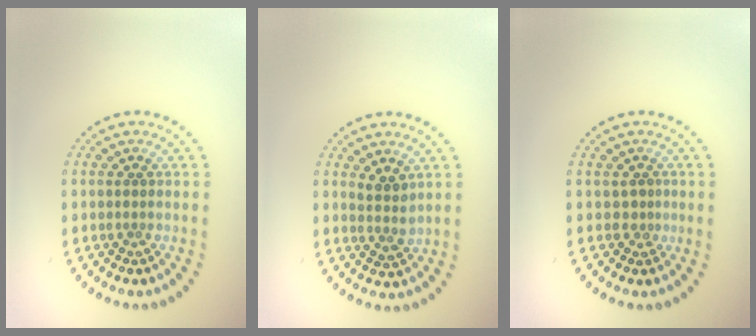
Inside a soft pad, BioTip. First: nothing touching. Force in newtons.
{"total": 1.9, "press": 1.5, "slide": 1.0}
{"total": 0.9, "press": 0.3, "slide": 0.9}